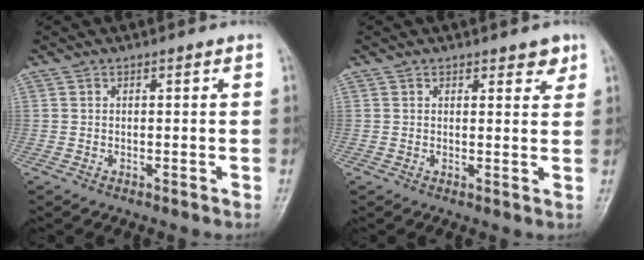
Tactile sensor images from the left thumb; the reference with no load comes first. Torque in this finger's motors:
{"motor_torque": [-0.01, 0.05, -0.10, -0.06, 0.03]}